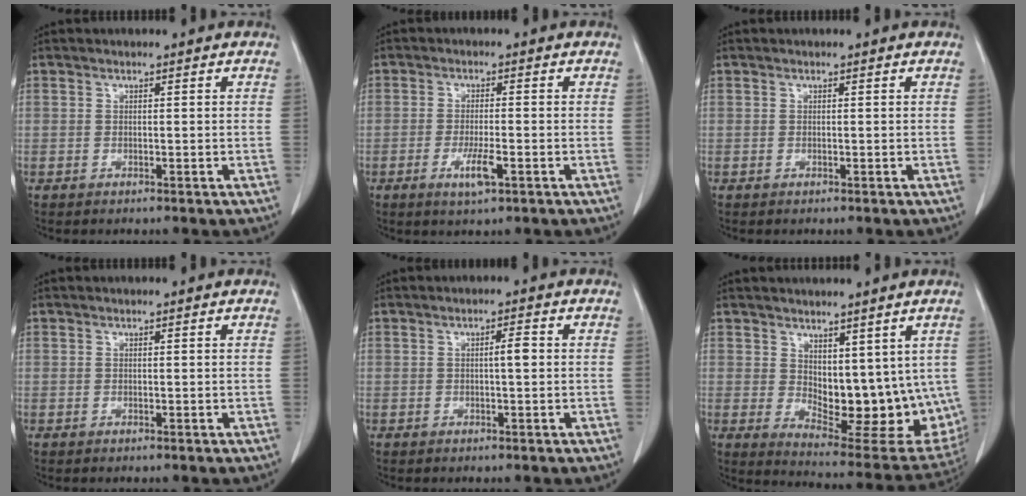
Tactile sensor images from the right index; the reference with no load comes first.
{"total": 4.3, "force": [-1.9, 0.5, 3.8], "torque": [-0.074, -0.006, -0.032]}
{"total": 0.0}
{"total": 0.0}
{"total": 2.0, "force": [0.0, 0.3, 2.0], "torque": [-0.032, 0.003, -0.002]}
{"total": 14.1, "force": [1.9, 6.7, 12.2], "torque": [-0.165, -0.021, 0.050]}